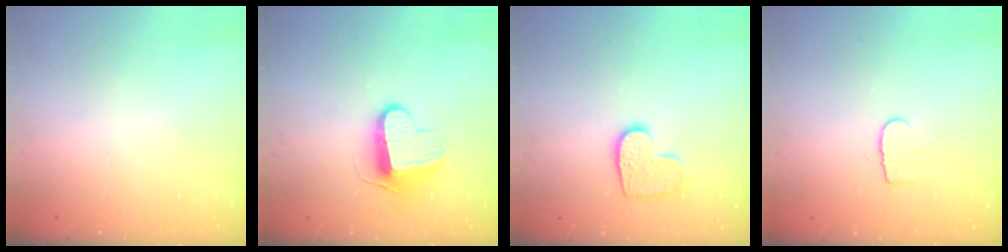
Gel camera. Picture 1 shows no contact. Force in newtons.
{"total": 9.8, "press": 9.8, "slide": 0.5}
{"total": 9.2, "press": 9.2, "slide": 0.3}
{"total": 5.7, "press": 5.6, "slide": 0.5}